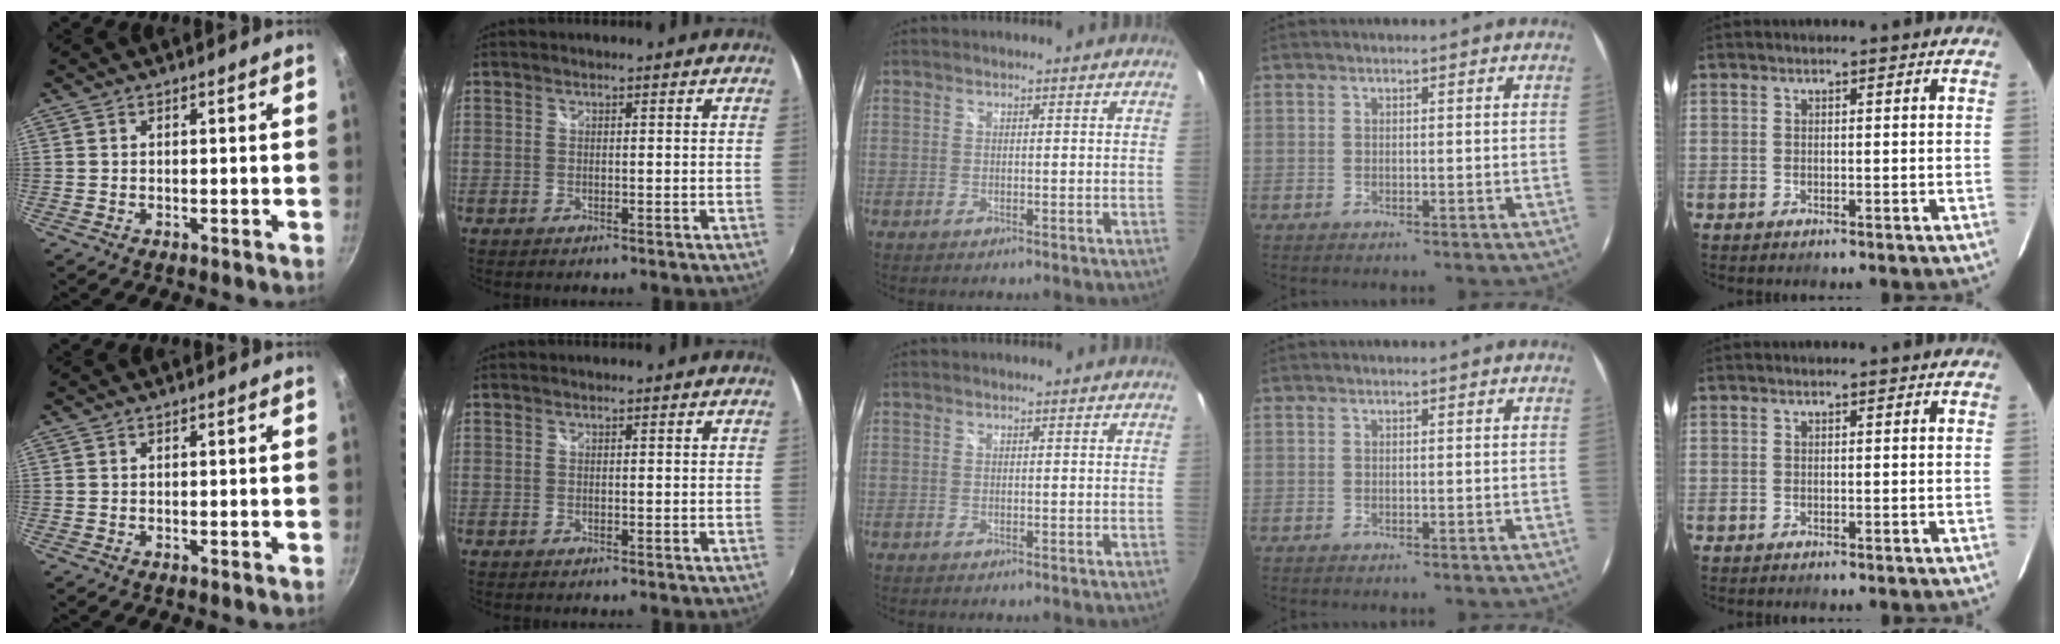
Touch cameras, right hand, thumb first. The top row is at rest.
{}